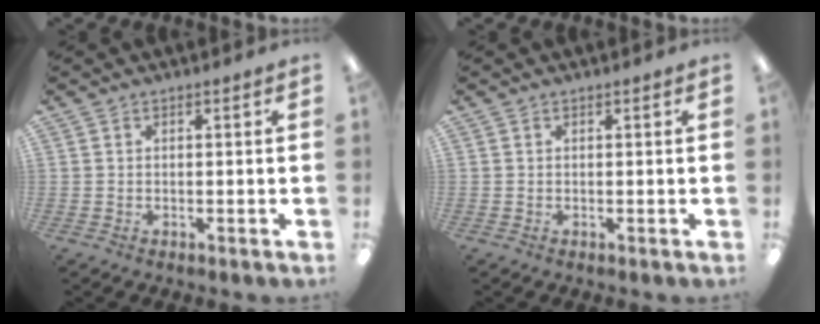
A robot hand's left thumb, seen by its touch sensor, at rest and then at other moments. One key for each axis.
{"total": 0.0}